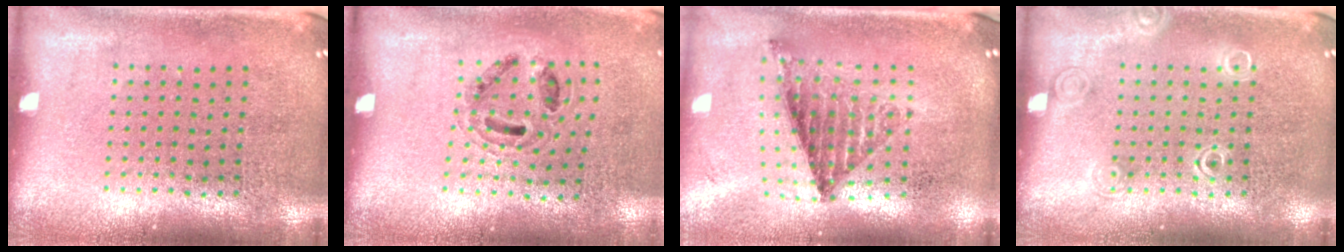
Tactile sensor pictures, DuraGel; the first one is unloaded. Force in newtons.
{"total": 1.0, "press": 0.8, "slide": 0.5}
{"total": 0.8, "press": 0.8, "slide": 0.2}
{"total": 1.2, "press": 1.2, "slide": 0.2}